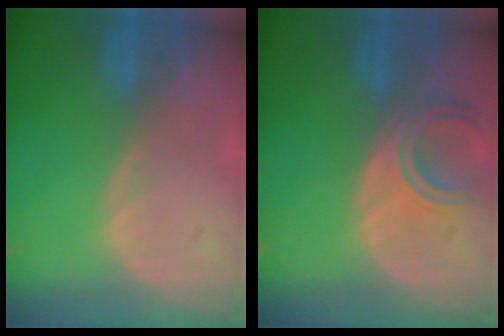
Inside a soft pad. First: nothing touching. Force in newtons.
{"total": 5.7, "press": 5.2, "slide": 2.4}